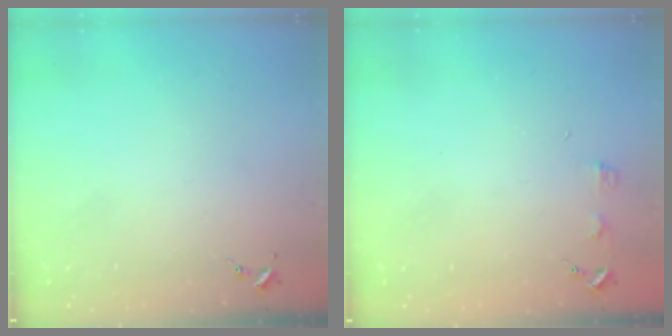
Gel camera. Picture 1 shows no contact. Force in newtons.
{"total": 3.4, "press": 3.4, "slide": 0.3}